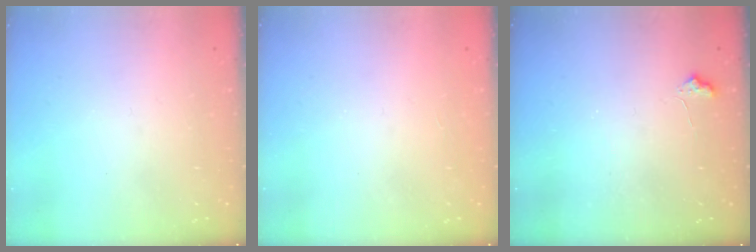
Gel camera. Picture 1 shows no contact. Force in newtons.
{"total": 1.2, "press": 1.2, "slide": 0.1}
{"total": 6.0, "press": 5.9, "slide": 0.9}